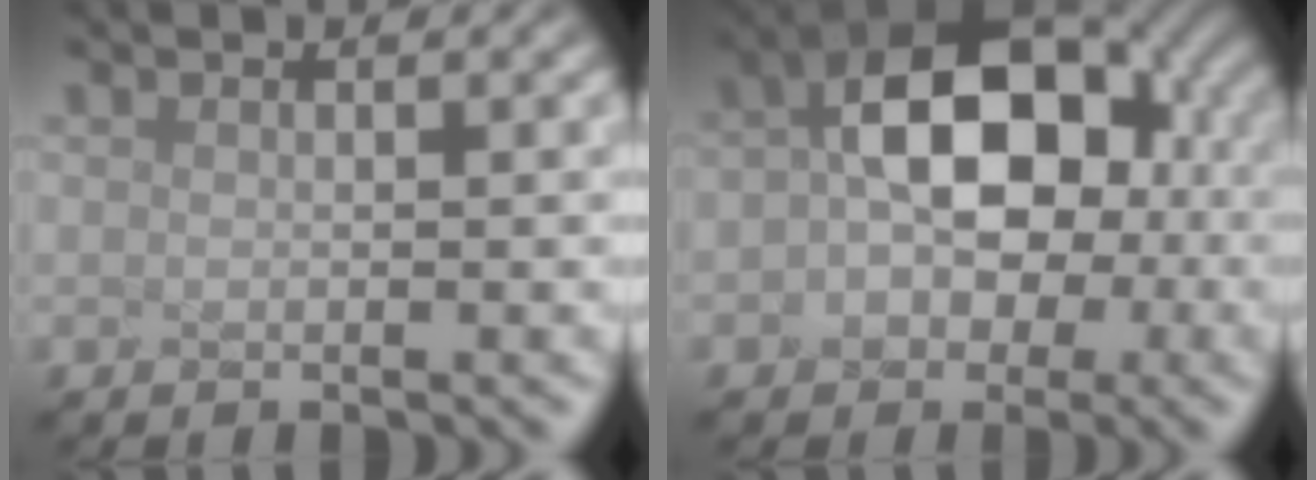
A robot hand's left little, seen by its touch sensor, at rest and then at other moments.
{"total": 8.1, "force": [-1.0, 5.4, 6.0], "torque": [-0.119, 0.008, 0.012]}